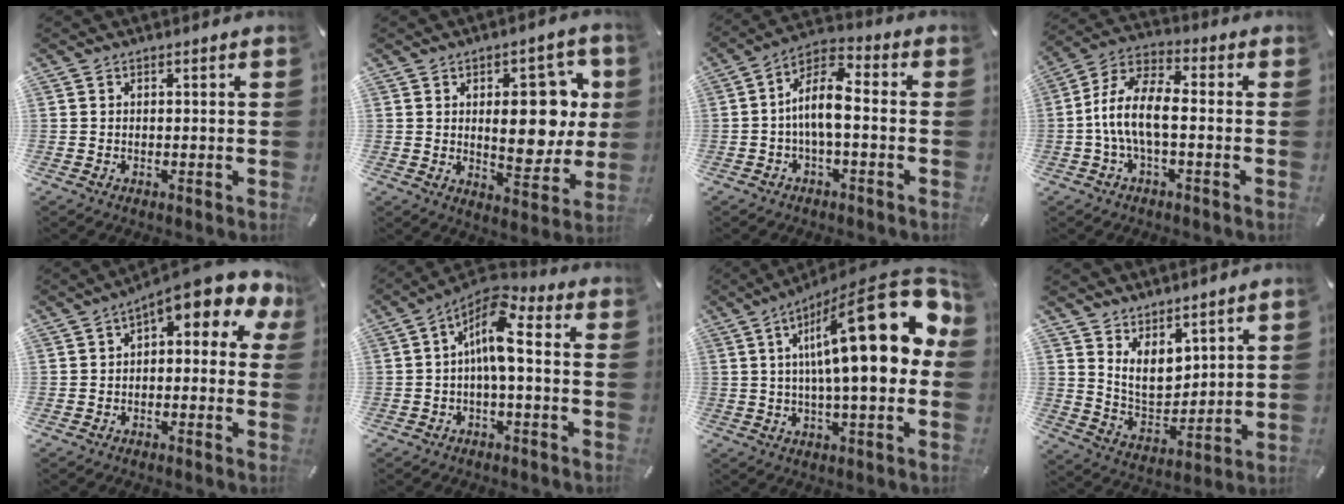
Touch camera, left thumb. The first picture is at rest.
{"total": 16.9, "force": [3.1, 9.1, 13.9], "torque": [-0.165, -0.009, 0.052]}
{"total": 10.0, "force": [-1.1, 4.1, 9.1], "torque": [-0.182, -0.001, -0.020]}
{"total": 10.4, "force": [-1.8, 4.4, 9.2], "torque": [-0.194, 0.001, -0.036]}
{"total": 8.3, "force": [4.1, 3.0, 6.5], "torque": [-0.100, -0.034, 0.069]}
{"total": 10.2, "force": [0.6, 4.4, 9.2], "torque": [-0.170, -0.006, 0.014]}
{"total": 26.0, "force": [6.8, 7.3, 24.1], "torque": [-0.367, -0.063, 0.102]}
{"total": 8.0, "force": [5.4, 5.1, 2.9], "torque": [-0.059, -0.041, 0.104]}